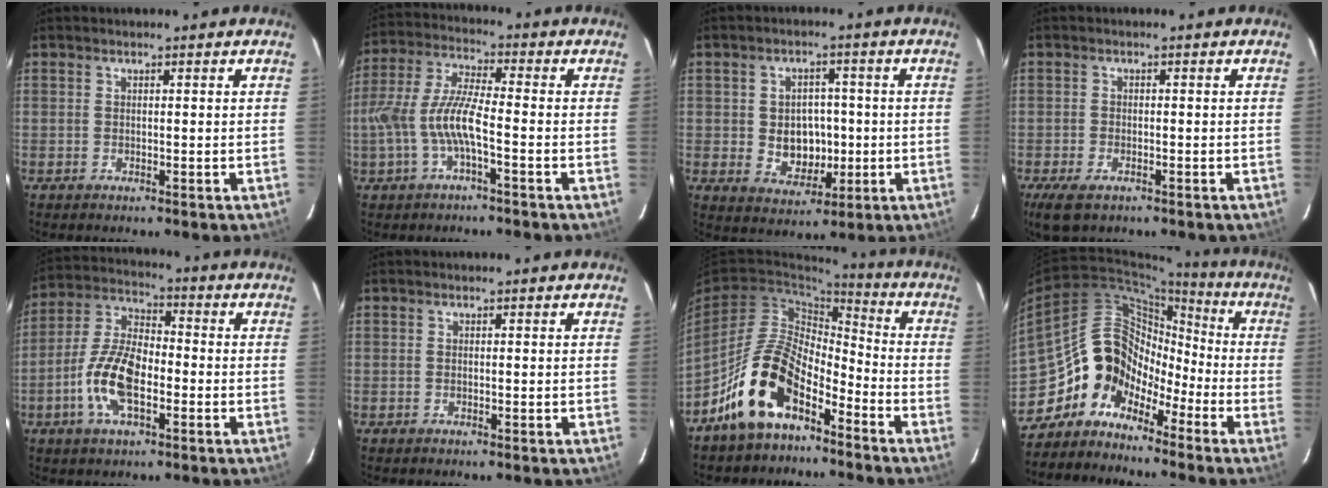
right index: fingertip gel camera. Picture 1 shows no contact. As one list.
[{"total": 10.1, "force": [-3.0, 2.3, 9.4], "torque": [-0.208, 0.004, -0.056]}, {"total": 7.5, "force": [-0.7, 6.2, 4.1], "torque": [-0.084, 0.006, 0.007]}, {"total": 5.2, "force": [-3.3, 2.5, 3.1], "torque": [-0.078, -0.017, -0.060]}, {"total": 12.1, "force": [-3.9, 5.3, 10.1], "torque": [-0.217, 0.007, -0.079]}, {"total": 0.0}, {"total": 13.3, "force": [-8.4, 6.4, 8.1], "torque": [-0.153, 0.023, -0.153]}, {"total": 9.7, "force": [-6.8, 6.5, 2.3], "torque": [-0.030, 0.039, -0.146]}]